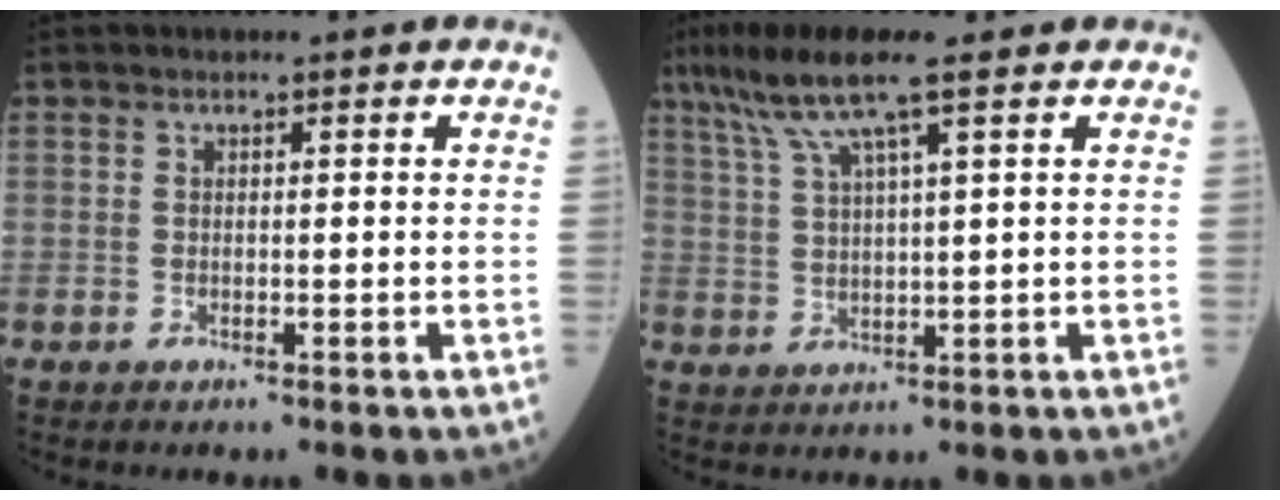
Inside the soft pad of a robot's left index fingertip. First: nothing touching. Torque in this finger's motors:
{"motor_torque": [1.20, -0.93, 0.47, 0.06]}